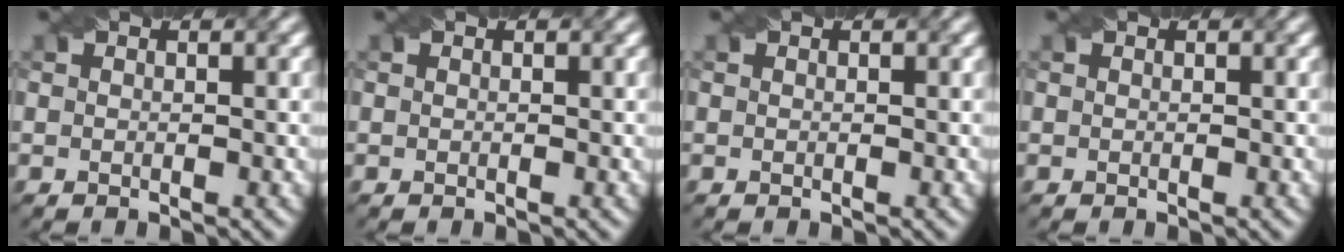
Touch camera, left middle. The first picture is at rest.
{"total": 0.0}
{"total": 0.0}
{"total": 0.0}